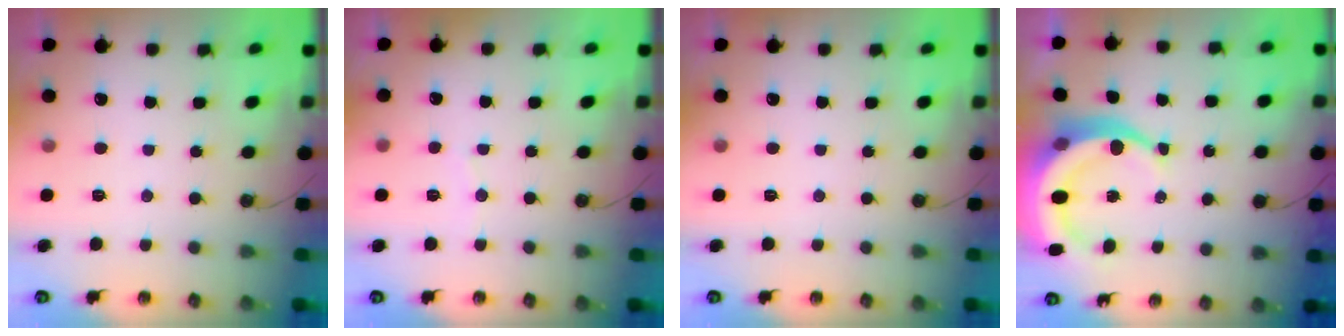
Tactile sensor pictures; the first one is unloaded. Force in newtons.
{"total": 3.3, "press": 3.3, "slide": 0.4}
{"total": 0.0}
{"total": 10.8, "press": 10.7, "slide": 1.4}